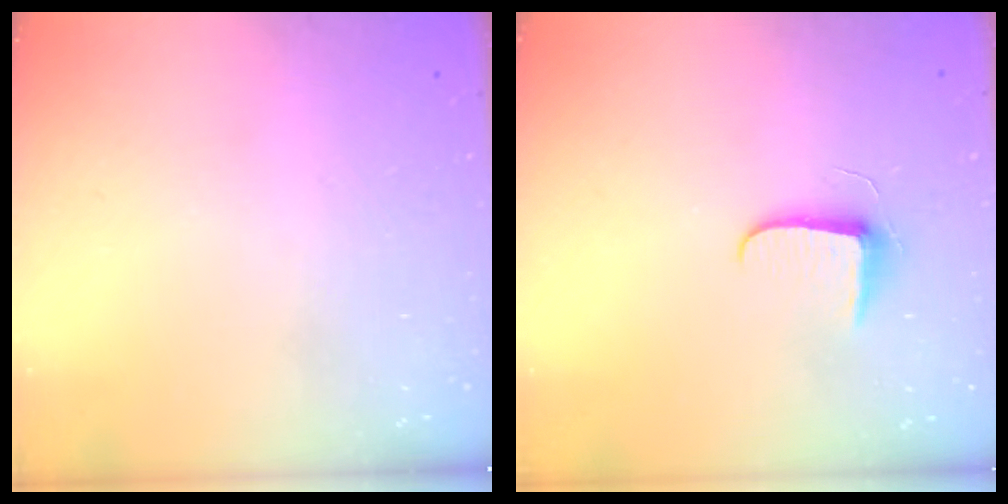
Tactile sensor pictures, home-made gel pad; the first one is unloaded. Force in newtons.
{"total": 6.2, "press": 6.2, "slide": 0.8}